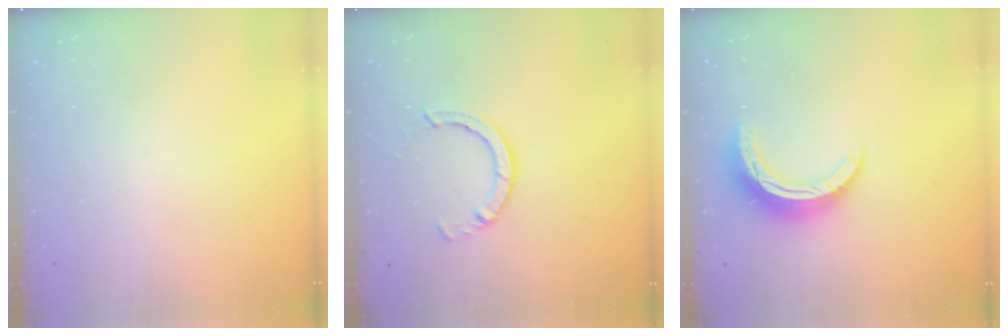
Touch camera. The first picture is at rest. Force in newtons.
{"total": 5.8, "press": 5.8, "slide": 0.6}
{"total": 10.3, "press": 10.3, "slide": 0.3}